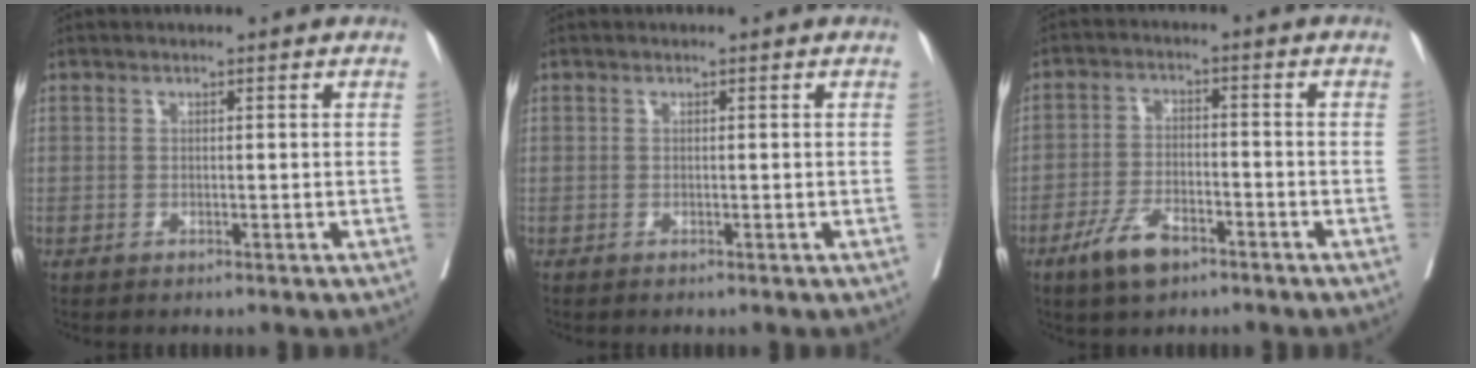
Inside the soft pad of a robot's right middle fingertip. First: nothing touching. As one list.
[{"total": 0.0}, {"total": 6.5, "force": [-4.3, 2.6, 4.2], "torque": [-0.087, -0.003, -0.076]}]